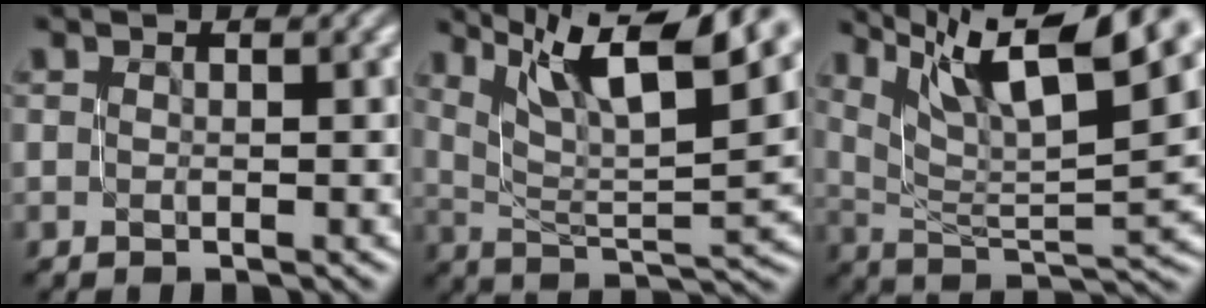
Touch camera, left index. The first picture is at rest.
{"total": 12.8, "force": [8.2, 3.3, 9.1], "torque": [-0.145, 0.012, 0.138]}
{"total": 14.1, "force": [9.1, 3.6, 10.1], "torque": [-0.159, 0.013, 0.154]}